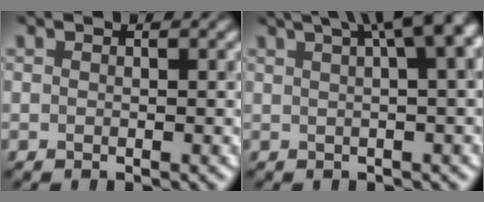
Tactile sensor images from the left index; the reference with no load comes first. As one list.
[{"total": 11.8, "force": [5.1, 5.0, 9.4], "torque": [-0.086, 0.069, 0.048]}]